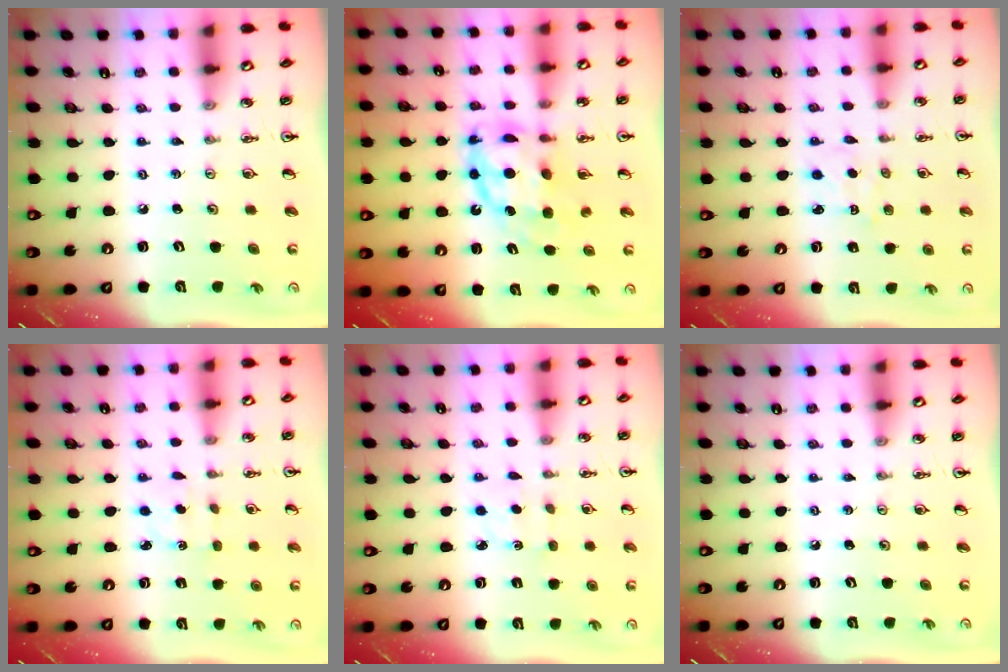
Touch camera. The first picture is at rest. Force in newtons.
{"total": 11.3, "press": 11.2, "slide": 1.6}
{"total": 2.9, "press": 2.8, "slide": 0.4}
{"total": 1.9, "press": 1.9, "slide": 0.4}
{"total": 1.7, "press": 1.7, "slide": 0.5}
{"total": 0.0}